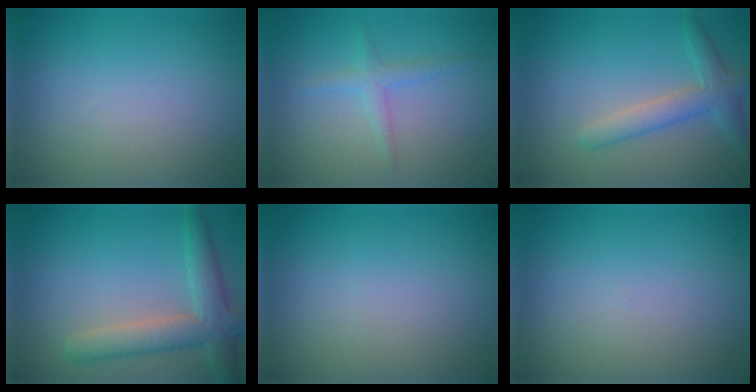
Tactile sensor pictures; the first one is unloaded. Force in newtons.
{"total": 1.7, "press": 1.7, "slide": 0.0}
{"total": 3.2, "press": 3.2, "slide": 0.2}
{"total": 4.8, "press": 4.8, "slide": 0.3}
{"total": 0.0}
{"total": 0.0}